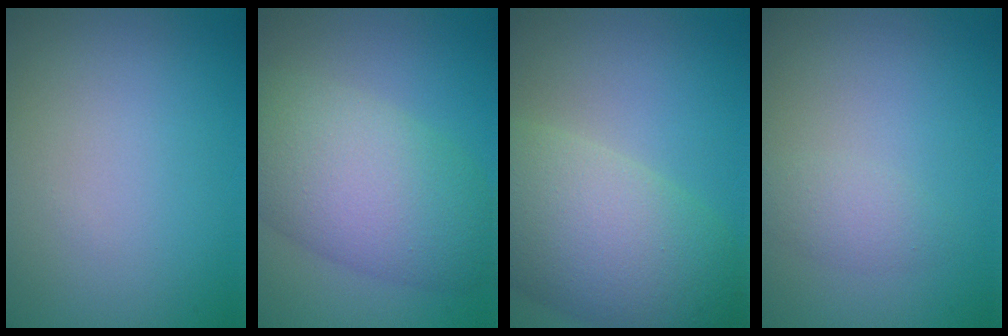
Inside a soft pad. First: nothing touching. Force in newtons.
{"total": 8.8, "press": 8.8, "slide": 0.4}
{"total": 9.6, "press": 9.6, "slide": 0.5}
{"total": 1.6, "press": 1.6, "slide": 0.1}